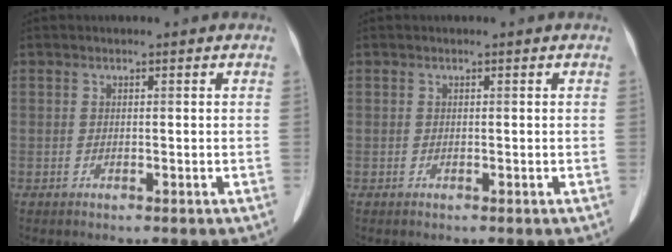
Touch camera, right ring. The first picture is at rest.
{"total": 0.0}